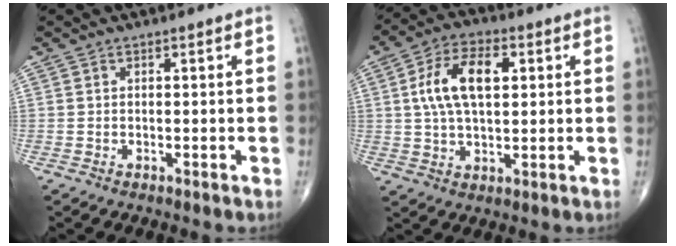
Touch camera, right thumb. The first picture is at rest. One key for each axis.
{"total": 11.9, "fx": 2.4, "fy": 6.2, "fz": 9.8, "tx": -0.175, "ty": 0.011, "tz": 0.040}